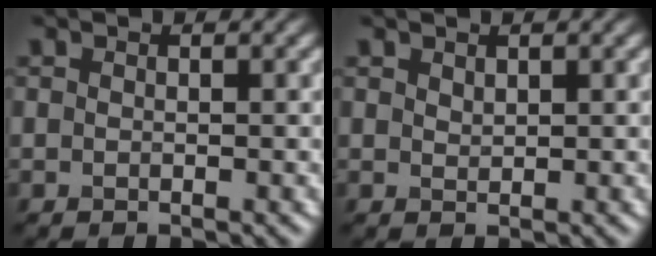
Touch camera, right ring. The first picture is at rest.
{"total": 0.8, "force": [0.7, 0.4, 0.3], "torque": [-0.007, 0.000, 0.016]}